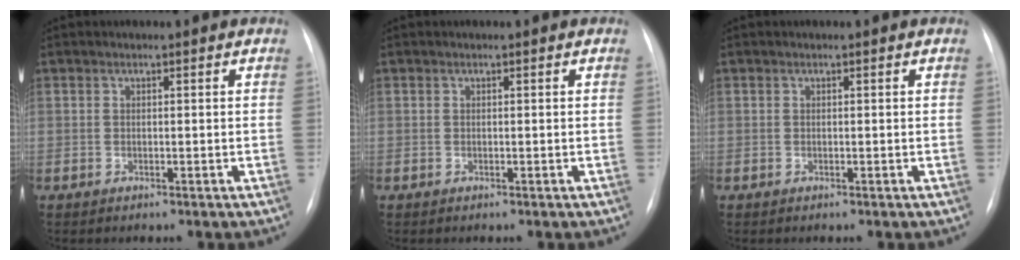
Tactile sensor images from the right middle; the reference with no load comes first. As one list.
[{"total": 0.0}, {"total": 0.0}]